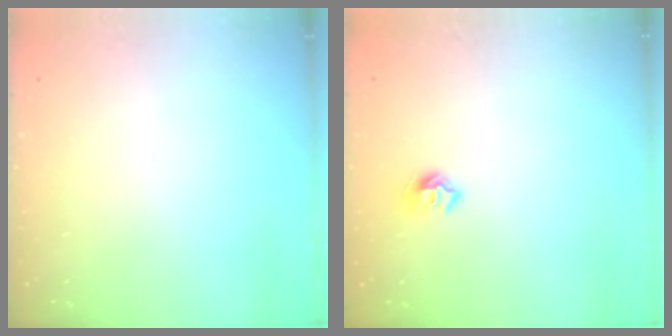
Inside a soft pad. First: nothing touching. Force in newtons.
{"total": 7.6, "press": 7.5, "slide": 0.5}